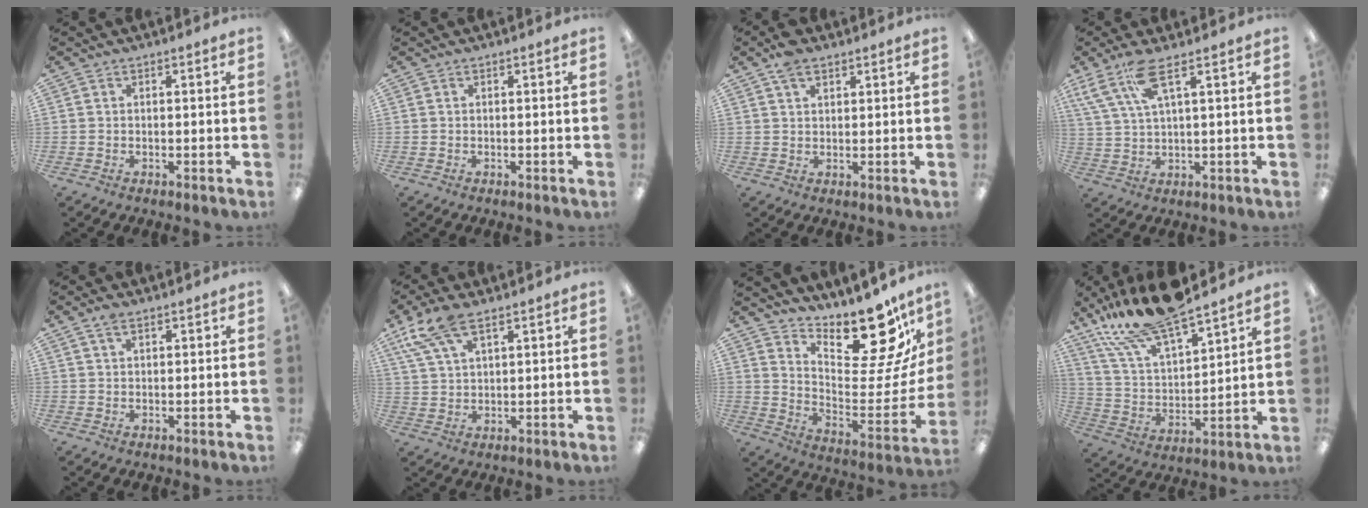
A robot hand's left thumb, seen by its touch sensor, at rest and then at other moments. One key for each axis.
{"total": 0.0}
{"total": 4.7, "fx": 3.2, "fy": 2.4, "fz": 2.6, "tx": -0.048, "ty": -0.001, "tz": 0.058}
{"total": 10.0, "fx": 5.5, "fy": 2.7, "fz": 7.8, "tx": -0.168, "ty": -0.009, "tz": 0.101}
{"total": 2.9, "fx": 1.9, "fy": 1.3, "fz": 1.8, "tx": -0.039, "ty": 0.002, "tz": 0.034}
{"total": 10.0, "fx": 6.6, "fy": 4.1, "fz": 6.3, "tx": -0.134, "ty": -0.014, "tz": 0.127}
{"total": 17.9, "fx": 14.6, "fy": 5.7, "fz": 8.8, "tx": -0.111, "ty": -0.133, "tz": 0.243}
{"total": 18.5, "fx": 15.8, "fy": 4.8, "fz": 8.4, "tx": -0.175, "ty": -0.093, "tz": 0.283}